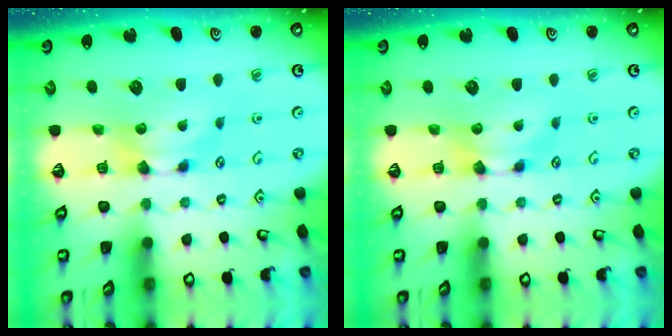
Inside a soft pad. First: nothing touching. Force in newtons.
{"total": 0.0}